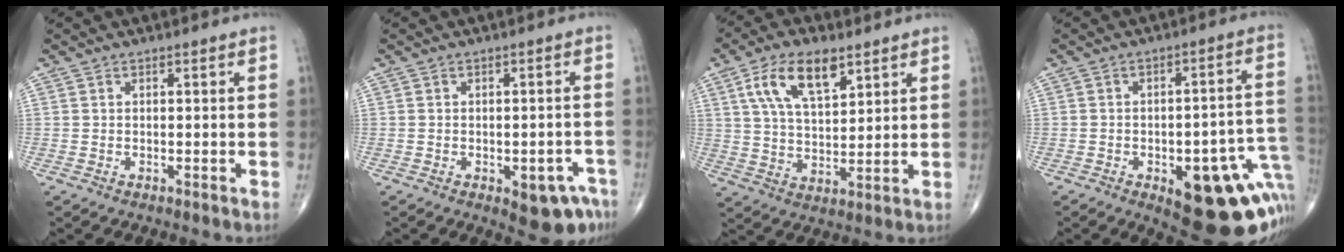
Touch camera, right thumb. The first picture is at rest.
{"total": 7.3, "force": [-3.7, 3.3, 5.4], "torque": [-0.044, 0.020, -0.038]}
{"total": 12.1, "force": [5.9, 5.6, 8.9], "torque": [-0.151, -0.017, 0.113]}
{"total": 21.4, "force": [-6.9, 8.6, 18.3], "torque": [-0.159, 0.036, -0.063]}